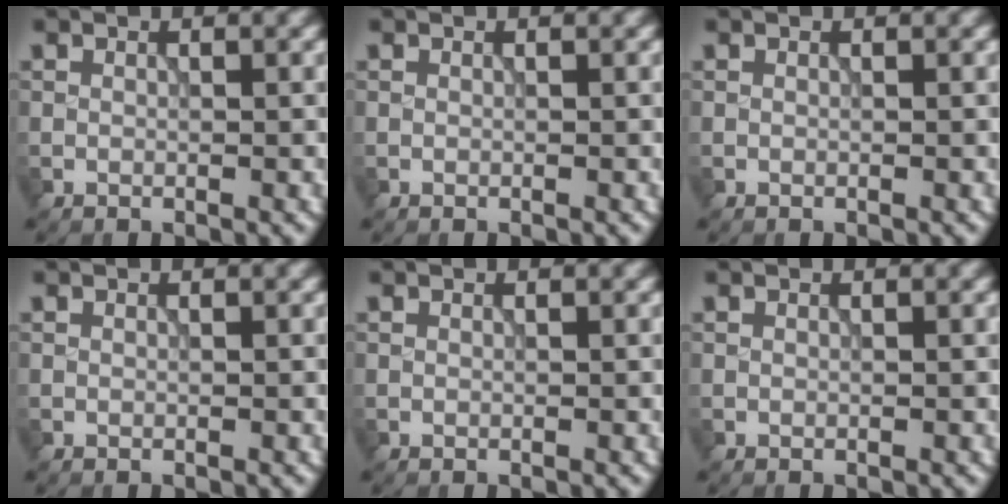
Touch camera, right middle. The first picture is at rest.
{"total": 0.0}
{"total": 0.0}
{"total": 0.0}
{"total": 0.0}
{"total": 0.0}